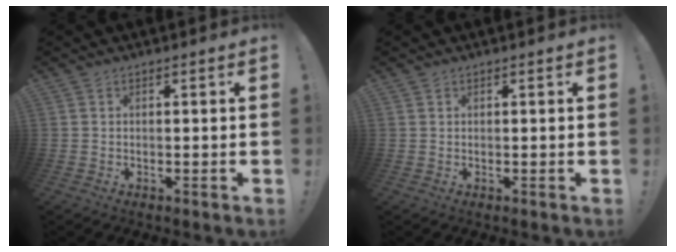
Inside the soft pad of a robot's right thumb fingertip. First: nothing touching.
{"total": 0.6, "force": [0.5, 0.4, -0.1], "torque": [0.006, -0.002, 0.009]}